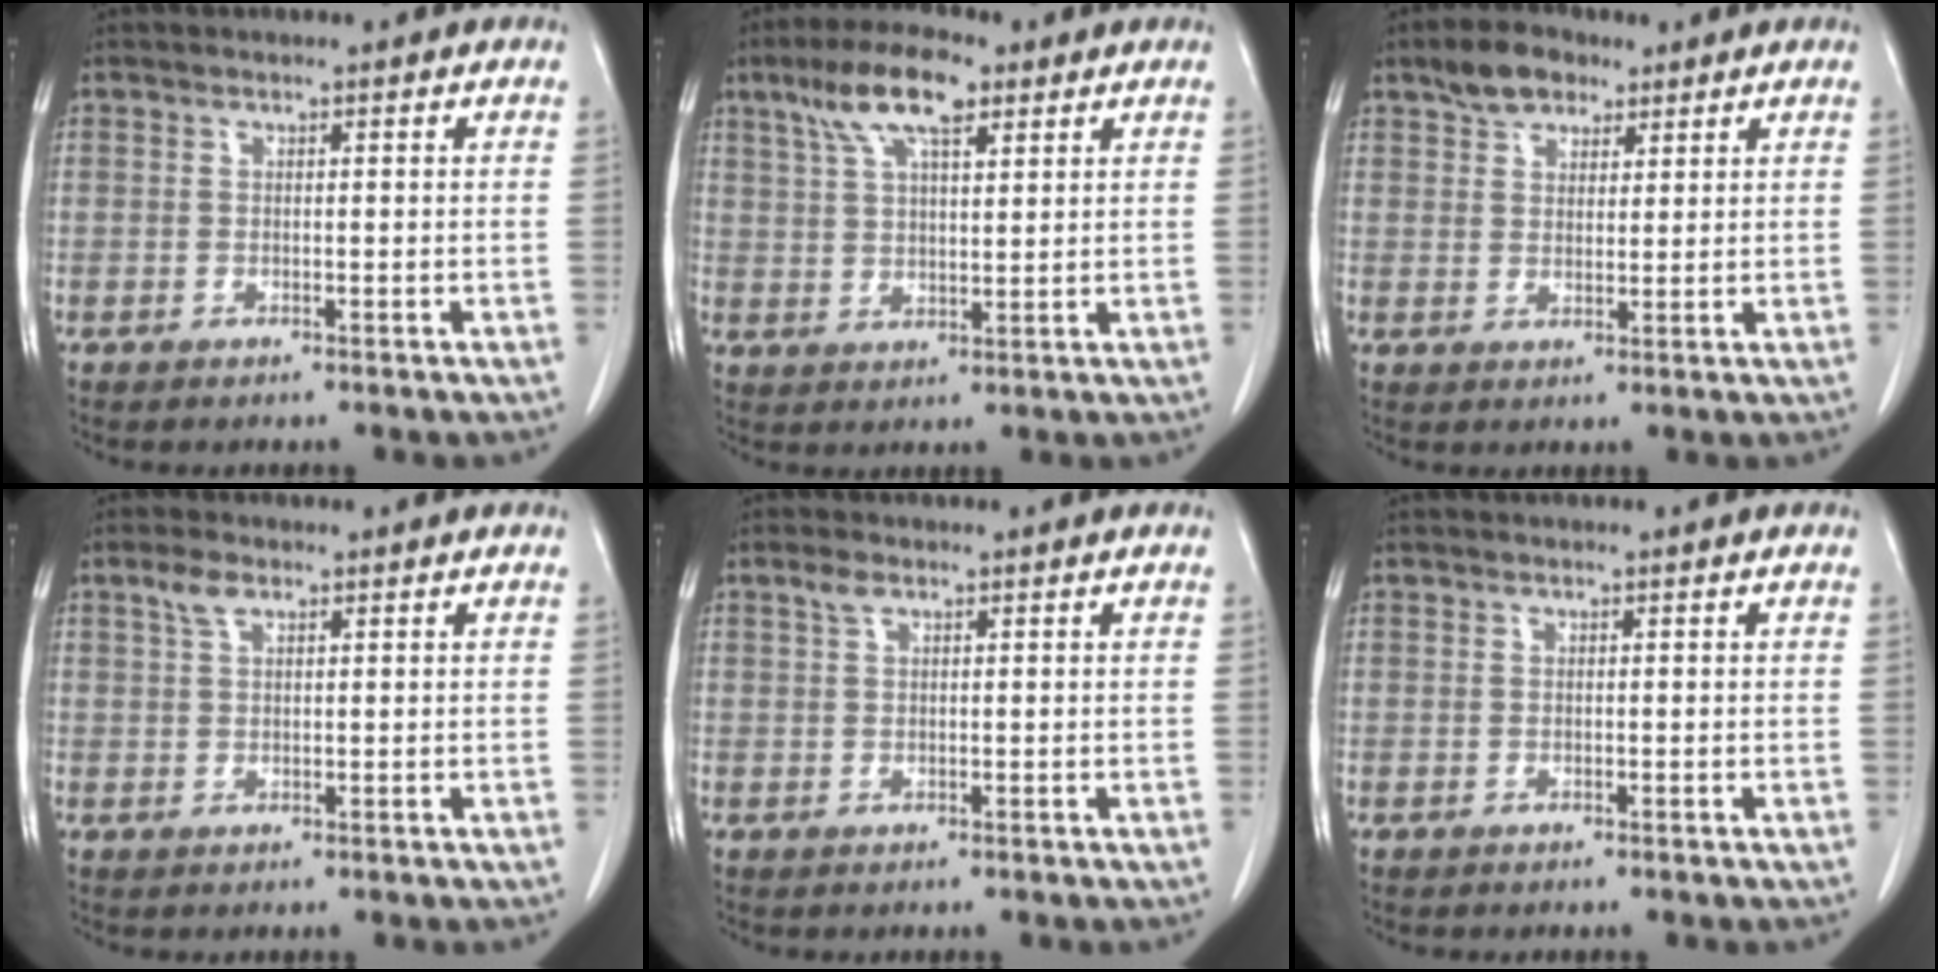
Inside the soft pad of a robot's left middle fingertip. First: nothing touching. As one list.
[{"total": 9.3, "force": [5.4, 2.8, 7.0], "torque": [-0.136, 0.020, 0.099]}, {"total": 5.5, "force": [3.7, 3.2, 2.5], "torque": [-0.045, 0.015, 0.068]}, {"total": 2.1, "force": [1.3, 1.0, 1.4], "torque": [-0.033, 0.010, 0.029]}, {"total": 1.3, "force": [0.8, 0.5, 0.8], "torque": [-0.020, 0.010, 0.016]}, {"total": 0.0}]